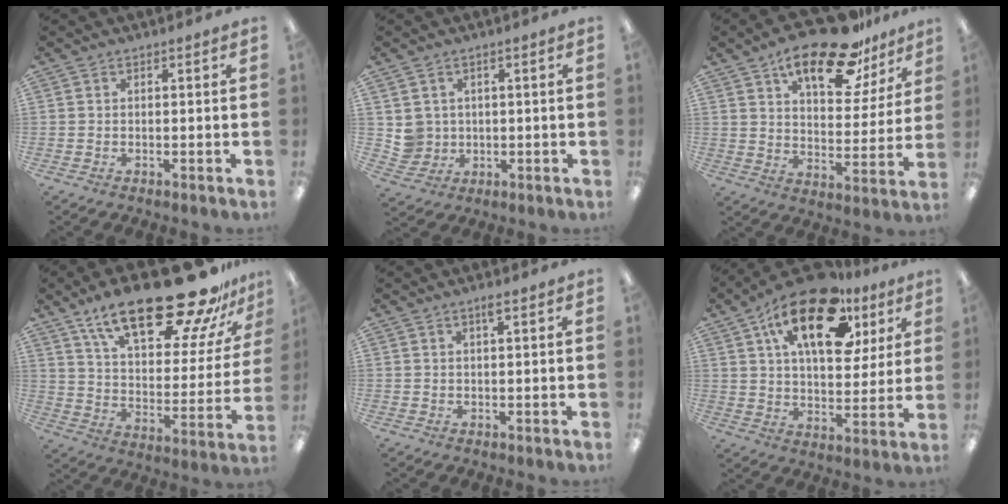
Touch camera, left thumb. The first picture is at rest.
{"total": 4.6, "force": [1.4, 4.4, 0.0], "torque": [-0.010, 0.002, 0.030]}
{"total": 19.8, "force": [13.8, 7.8, 11.9], "torque": [-0.180, -0.078, 0.228]}
{"total": 29.0, "force": [20.7, 9.9, 17.7], "torque": [-0.275, -0.130, 0.343]}
{"total": 2.0, "force": [1.3, 0.4, 1.5], "torque": [-0.016, -0.003, 0.018]}
{"total": 20.8, "force": [11.2, 9.9, 14.5], "torque": [-0.233, -0.042, 0.188]}